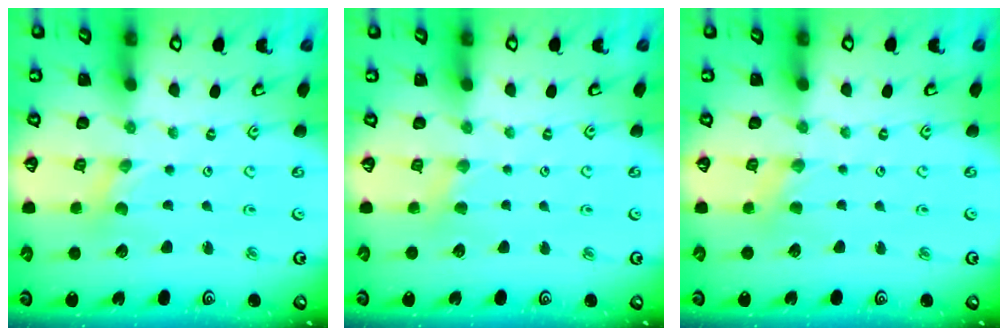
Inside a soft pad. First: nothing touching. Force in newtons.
{"total": 2.6, "press": 2.6, "slide": 0.5}
{"total": 2.6, "press": 2.6, "slide": 0.3}